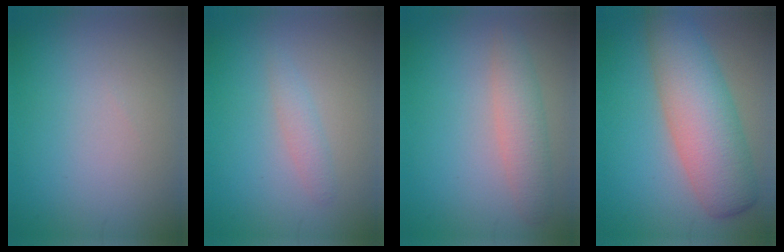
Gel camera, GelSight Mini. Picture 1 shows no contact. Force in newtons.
{"total": 1.3, "press": 1.3, "slide": 0.0}
{"total": 2.8, "press": 2.8, "slide": 0.1}
{"total": 7.6, "press": 7.6, "slide": 0.2}